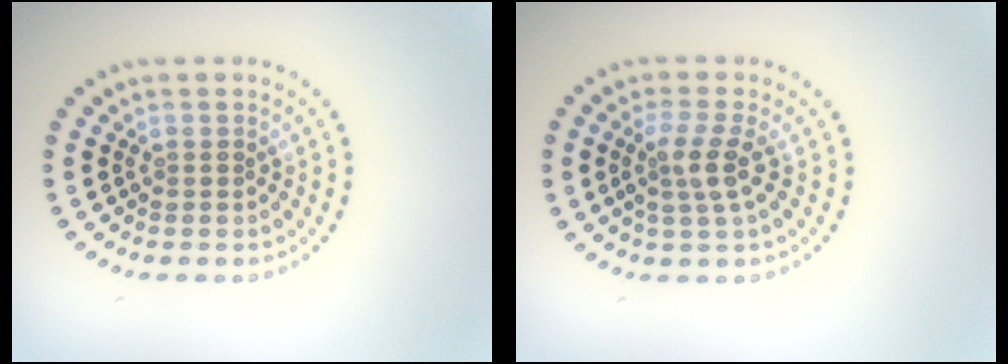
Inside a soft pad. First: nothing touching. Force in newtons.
{"total": 2.7, "press": 2.3, "slide": 1.5}